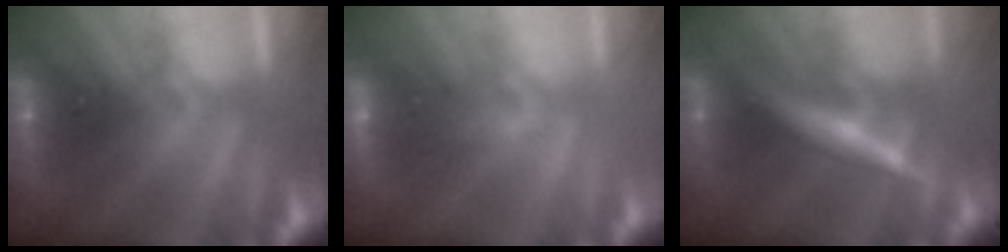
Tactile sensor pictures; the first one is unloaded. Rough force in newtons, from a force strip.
{"total": 4.7}
{"total": 2.9}